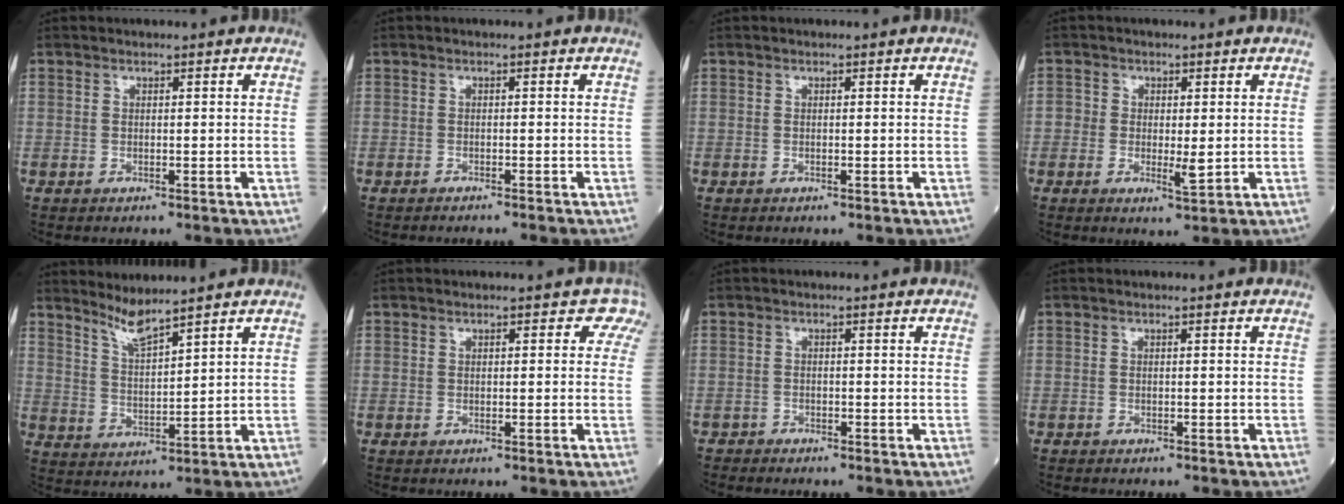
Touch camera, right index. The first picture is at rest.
{"total": 2.0, "force": [-1.9, -0.1, 0.7], "torque": [-0.010, 0.001, -0.024]}
{"total": 0.0}
{"total": 3.8, "force": [-0.5, 1.8, 3.3], "torque": [-0.049, -0.003, -0.009]}
{"total": 4.6, "force": [4.2, -0.7, 1.7], "torque": [-0.037, -0.016, 0.088]}
{"total": 2.2, "force": [0.9, 1.7, 1.0], "torque": [0.014, 0.004, 0.000]}
{"total": 1.6, "force": [-1.6, 0.1, -0.1], "torque": [0.001, -0.003, -0.029]}
{"total": 0.8, "force": [-0.7, 0.1, 0.2], "torque": [-0.004, 0.000, -0.013]}